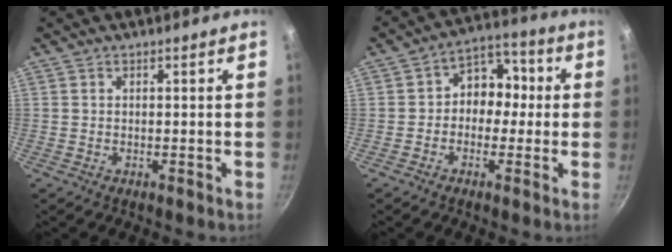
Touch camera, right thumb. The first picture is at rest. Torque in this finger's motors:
{"motor_torque": [-0.15, 0.36, 0.04, 0.15, 0.08]}